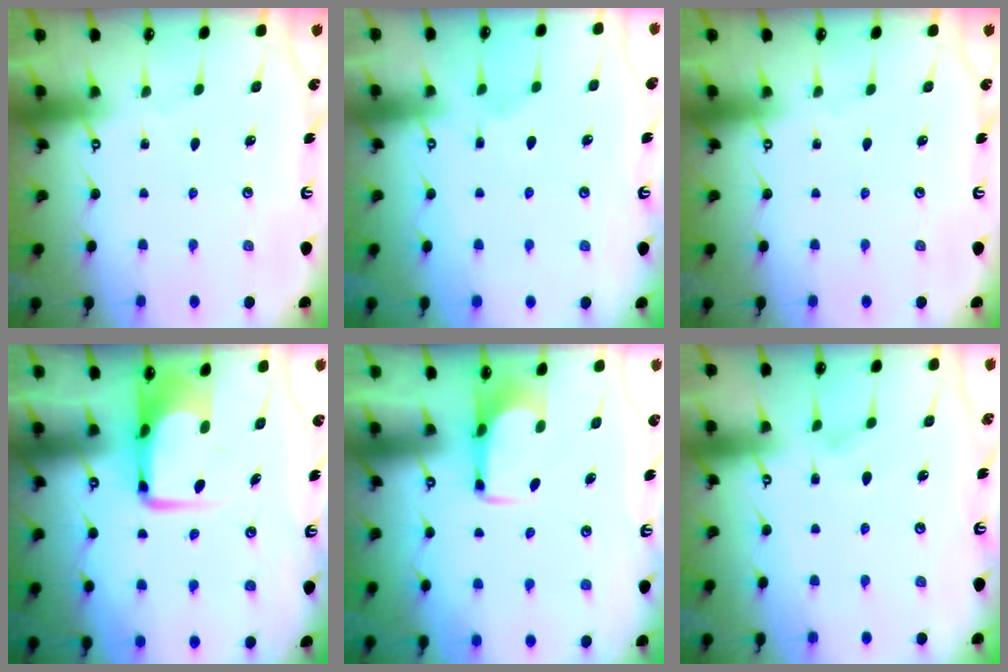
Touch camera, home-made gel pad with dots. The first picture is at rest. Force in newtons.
{"total": 2.5, "press": 2.2, "slide": 1.2}
{"total": 0.0}
{"total": 7.9, "press": 7.8, "slide": 1.4}
{"total": 1.9, "press": 1.9, "slide": 0.2}
{"total": 1.3, "press": 0.9, "slide": 0.8}